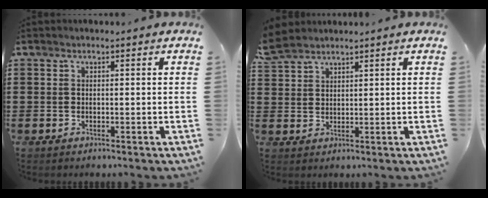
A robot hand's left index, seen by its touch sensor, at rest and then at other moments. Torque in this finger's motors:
{"motor_torque": [0.53, -0.57, 0.54, 0.09]}